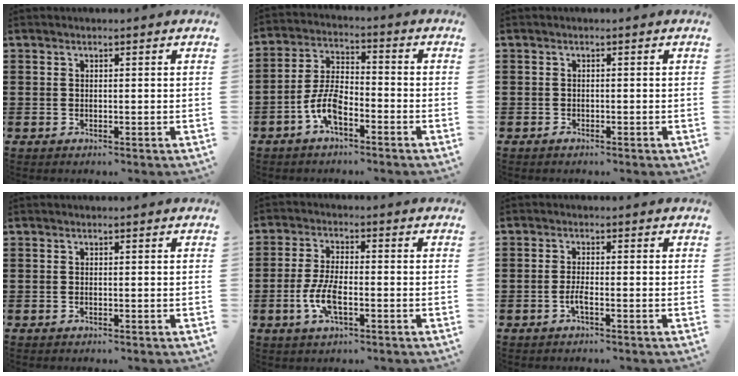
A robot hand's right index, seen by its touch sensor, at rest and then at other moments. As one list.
[{"total": 6.8, "force": [-3.5, 2.8, 5.1], "torque": [-0.128, -0.001, -0.074]}, {"total": 0.6, "force": [-0.6, 0.2, 0.2], "torque": [-0.005, -0.001, -0.011]}, {"total": 0.0}, {"total": 6.3, "force": [-2.2, 2.4, 5.4], "torque": [-0.123, -0.005, -0.045]}, {"total": 2.1, "force": [-1.1, 0.2, 1.7], "torque": [-0.040, -0.003, -0.022]}]